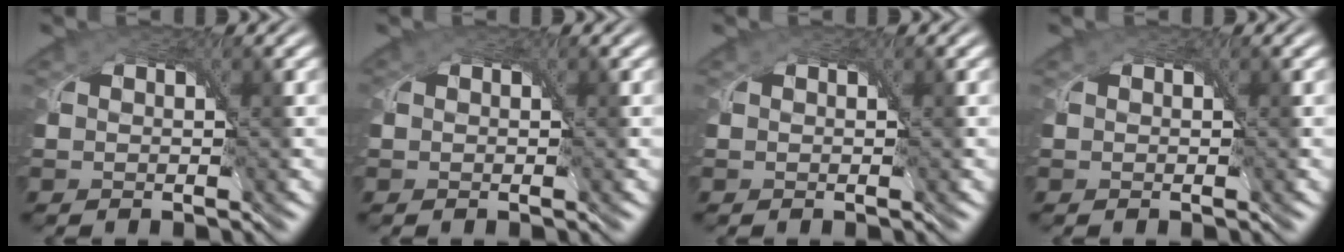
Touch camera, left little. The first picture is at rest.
{"total": 0.0}
{"total": 0.0}
{"total": 0.0}